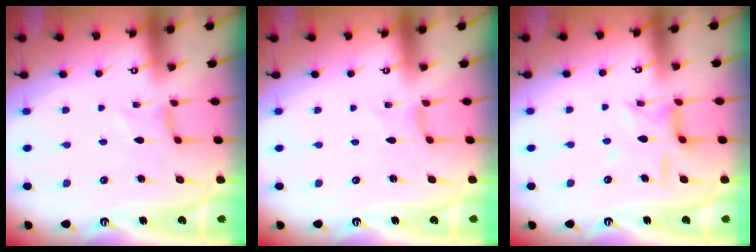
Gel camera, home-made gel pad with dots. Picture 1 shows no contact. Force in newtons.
{"total": 0.0}
{"total": 9.4, "press": 9.4, "slide": 0.7}